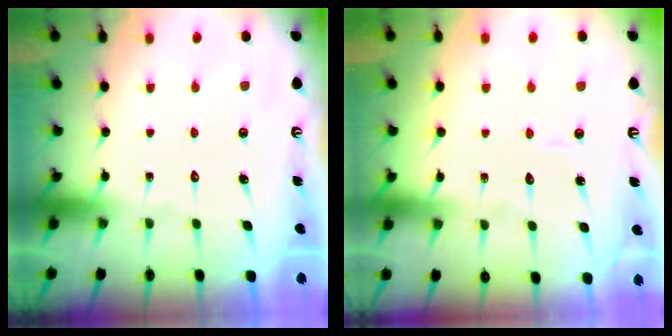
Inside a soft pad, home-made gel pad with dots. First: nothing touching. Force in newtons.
{"total": 4.1, "press": 4.0, "slide": 0.4}